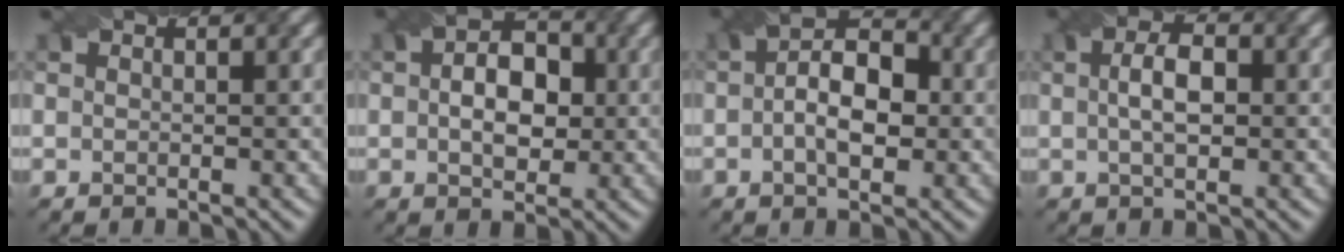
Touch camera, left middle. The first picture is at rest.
{"total": 4.6, "force": [-0.3, 3.3, 3.2], "torque": [-0.038, 0.008, 0.004]}
{"total": 4.9, "force": [-0.9, 2.9, 3.9], "torque": [-0.051, 0.008, -0.005]}
{"total": 2.5, "force": [-0.4, 1.3, 2.0], "torque": [-0.036, 0.006, 0.005]}